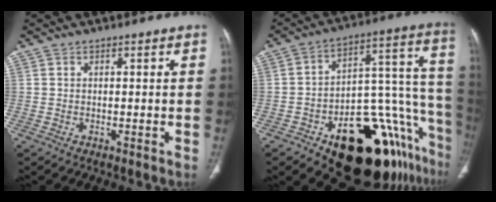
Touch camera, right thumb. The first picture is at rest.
{"total": 27.5, "force": [-14.7, 11.9, 19.9], "torque": [-0.161, 0.115, -0.204]}